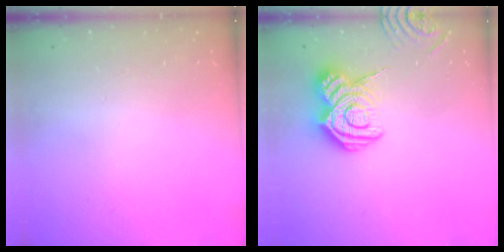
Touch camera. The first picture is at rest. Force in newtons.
{"total": 14.7, "press": 14.6, "slide": 1.0}